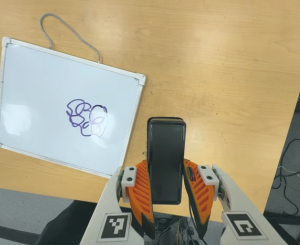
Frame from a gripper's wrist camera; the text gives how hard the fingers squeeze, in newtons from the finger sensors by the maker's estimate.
{"total": 5.1, "left": 3.3, "right": 7.0}